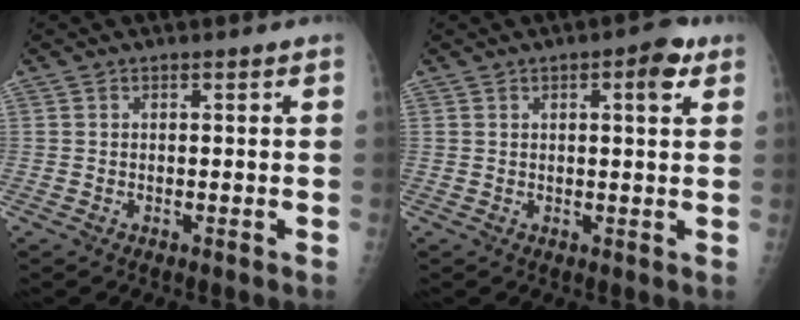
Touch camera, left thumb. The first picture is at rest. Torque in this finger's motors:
{"motor_torque": [-0.30, -0.05, -0.21, 0.29, 0.00]}